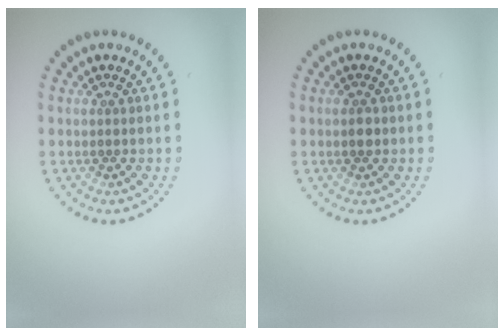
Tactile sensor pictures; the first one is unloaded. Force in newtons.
{"total": 1.0, "press": 1.0, "slide": 0.0}